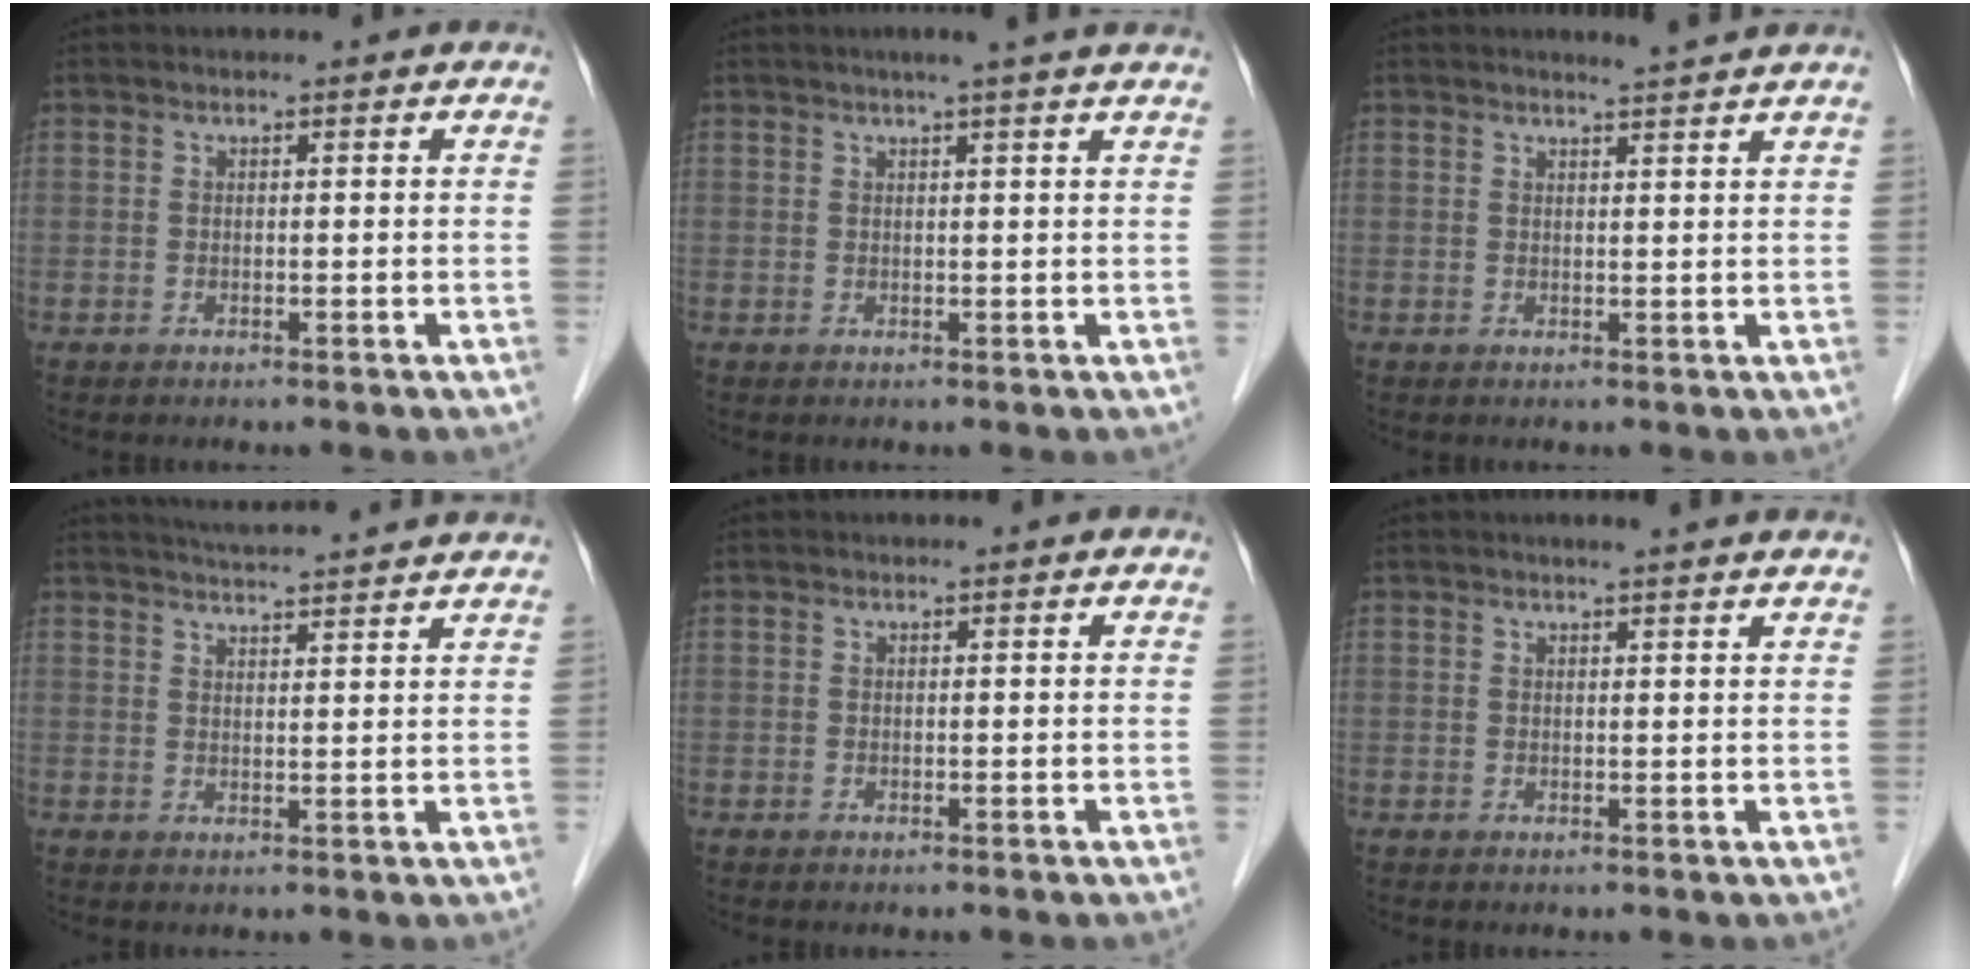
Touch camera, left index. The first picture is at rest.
{"total": 5.1, "force": [4.1, -0.7, 3.0], "torque": [-0.040, 0.017, 0.048]}
{"total": 2.8, "force": [2.5, -0.8, 0.8], "torque": [-0.013, -0.005, 0.034]}
{"total": 11.1, "force": [10.5, -0.2, 3.8], "torque": [-0.063, 0.022, 0.131]}
{"total": 0.0}
{"total": 4.7, "force": [4.2, -0.2, 2.2], "torque": [-0.029, 0.016, 0.043]}